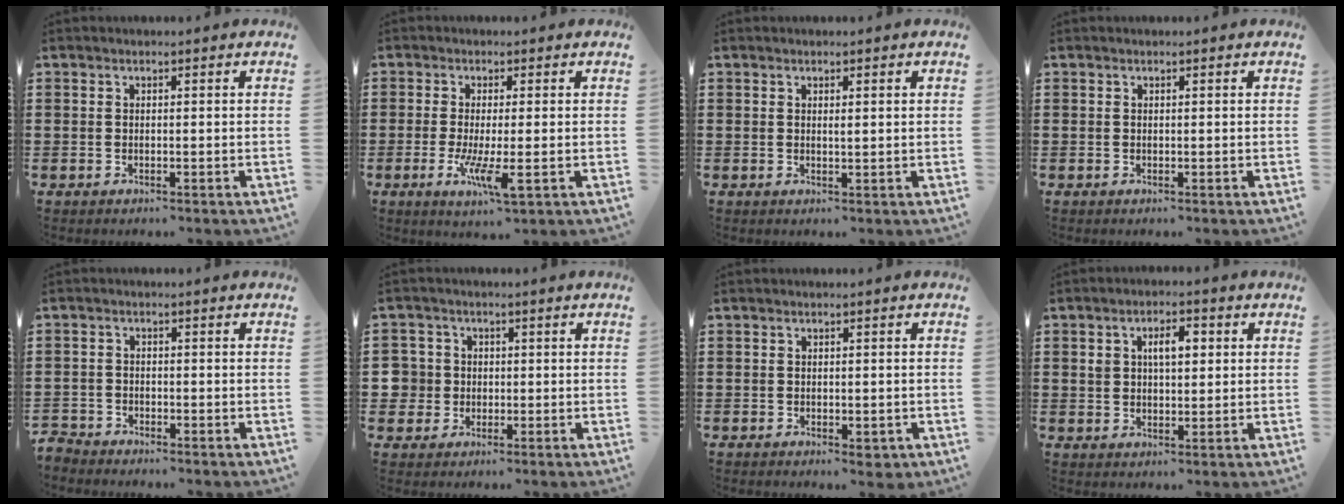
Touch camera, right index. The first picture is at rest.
{"total": 5.9, "force": [-1.8, 1.0, 5.5], "torque": [-0.119, -0.023, -0.034]}
{"total": 0.8, "force": [0.3, 0.1, 0.7], "torque": [-0.014, 0.001, 0.005]}
{"total": 0.0}
{"total": 2.5, "force": [-2.4, 0.3, -0.3], "torque": [-0.003, -0.001, -0.055]}
{"total": 4.0, "force": [-0.4, 4.0, 0.5], "torque": [-0.044, 0.005, -0.014]}
{"total": 1.1, "force": [-0.8, 0.4, 0.7], "torque": [-0.016, -0.005, -0.013]}
{"total": 4.3, "force": [1.1, 2.5, 3.4], "torque": [-0.057, 0.009, 0.012]}